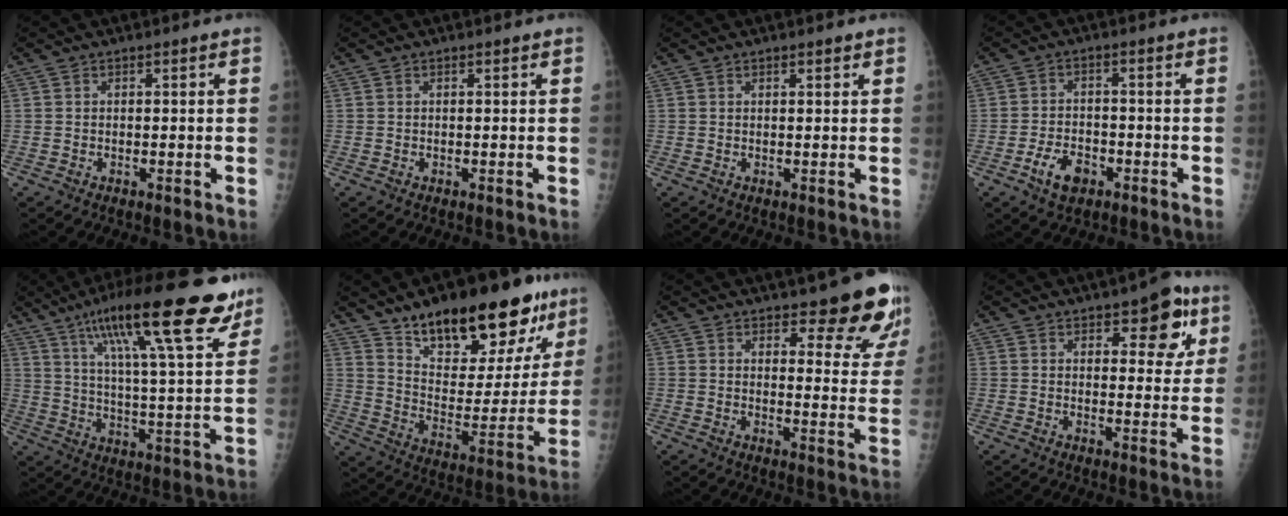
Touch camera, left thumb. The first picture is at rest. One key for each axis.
{"total": 0.0}
{"total": 1.0, "fx": 0.8, "fy": 0.3, "fz": 0.6, "tx": -0.008, "ty": -0.004, "tz": 0.011}
{"total": 5.9, "fx": -3.0, "fy": 3.7, "fz": 3.6, "tx": -0.056, "ty": 0.017, "tz": -0.050}
{"total": 24.3, "fx": 15.4, "fy": 4.7, "fz": 18.2, "tx": -0.272, "ty": -0.043, "tz": 0.244}
{"total": 26.6, "fx": 17.9, "fy": 10.7, "fz": 16.5, "tx": -0.201, "ty": -0.075, "tz": 0.279}
{"total": 12.2, "fx": 9.0, "fy": 3.9, "fz": 7.2, "tx": -0.043, "ty": -0.059, "tz": 0.105}
{"total": 9.8, "fx": 5.0, "fy": 4.5, "fz": 7.1, "tx": -0.053, "ty": -0.018, "tz": 0.061}